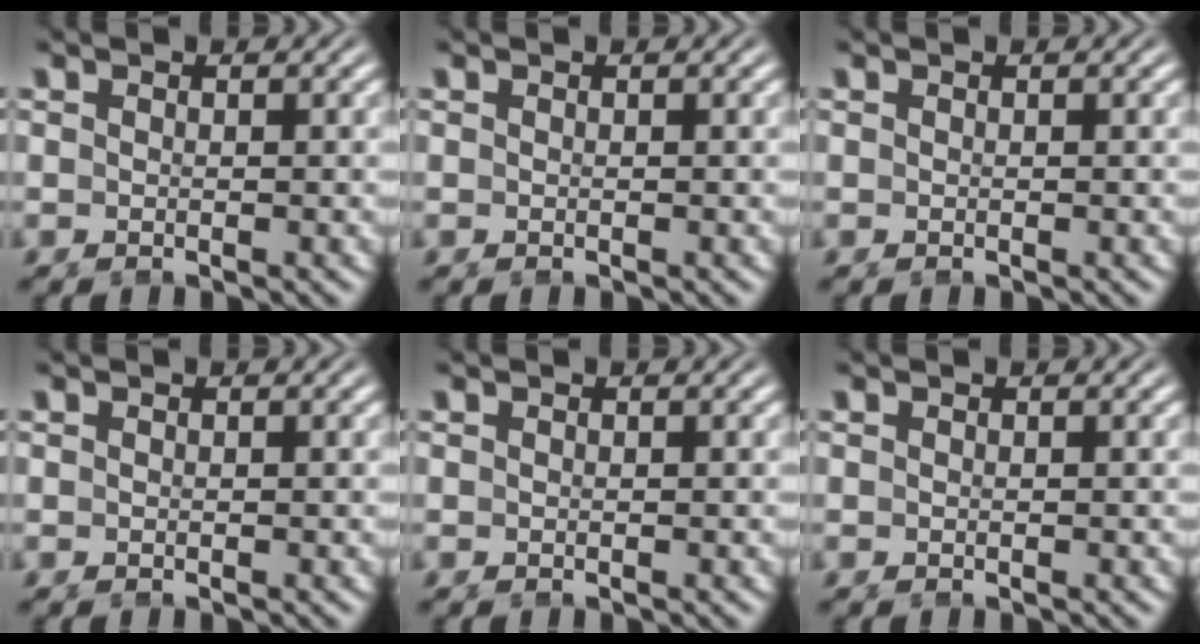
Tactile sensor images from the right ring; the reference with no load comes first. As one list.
[{"total": 0.0}, {"total": 0.0}, {"total": 0.0}, {"total": 0.0}, {"total": 0.0}]